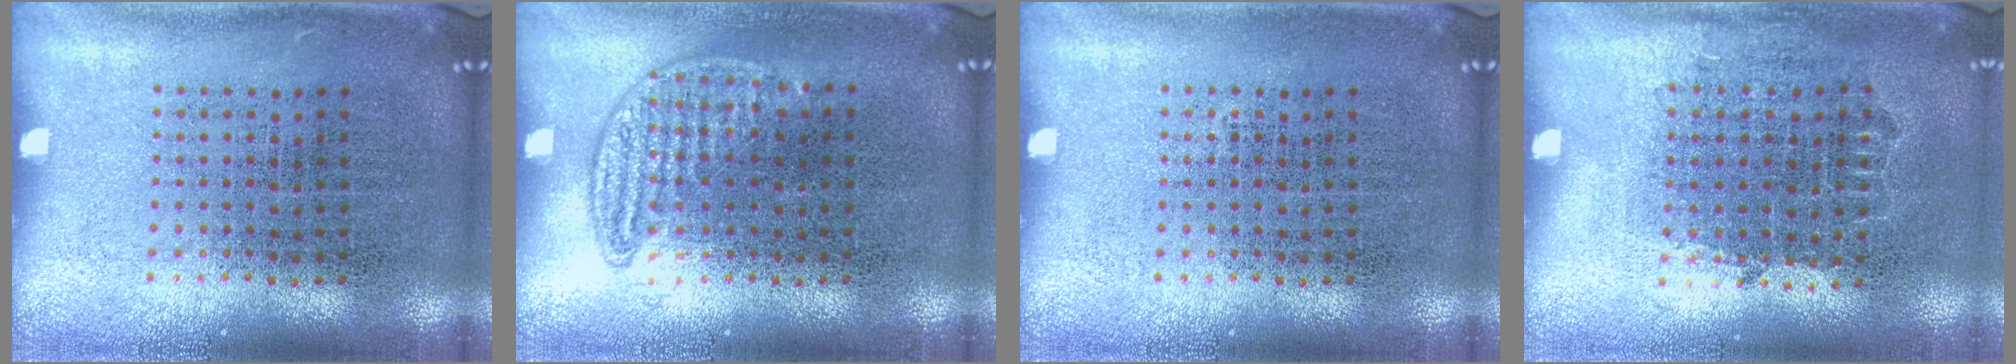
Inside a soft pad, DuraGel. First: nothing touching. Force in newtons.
{"total": 0.8, "press": 0.7, "slide": 0.4}
{"total": 0.0}
{"total": 0.8, "press": 0.7, "slide": 0.3}